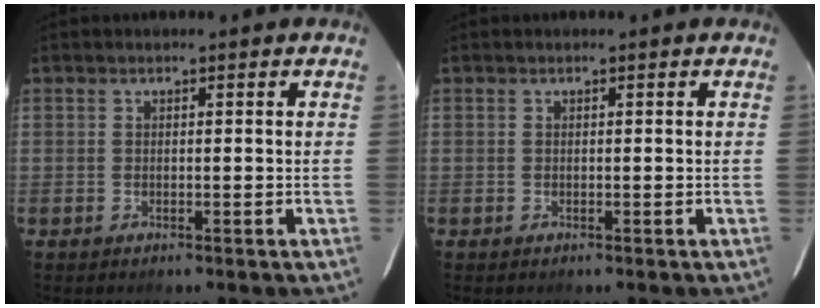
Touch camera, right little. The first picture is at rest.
{"total": 0.0}